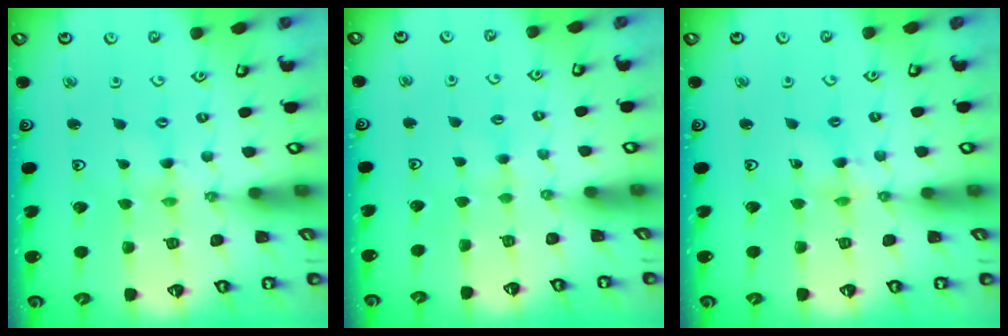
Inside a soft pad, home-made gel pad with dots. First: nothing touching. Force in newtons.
{"total": 1.7, "press": 1.7, "slide": 0.3}
{"total": 3.3, "press": 3.3, "slide": 0.3}